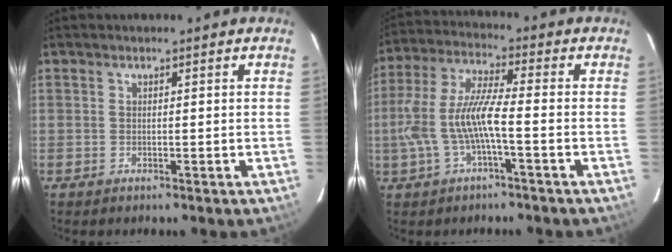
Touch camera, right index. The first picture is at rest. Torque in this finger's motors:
{"motor_torque": [0.65, -0.35, 0.73, 0.21]}